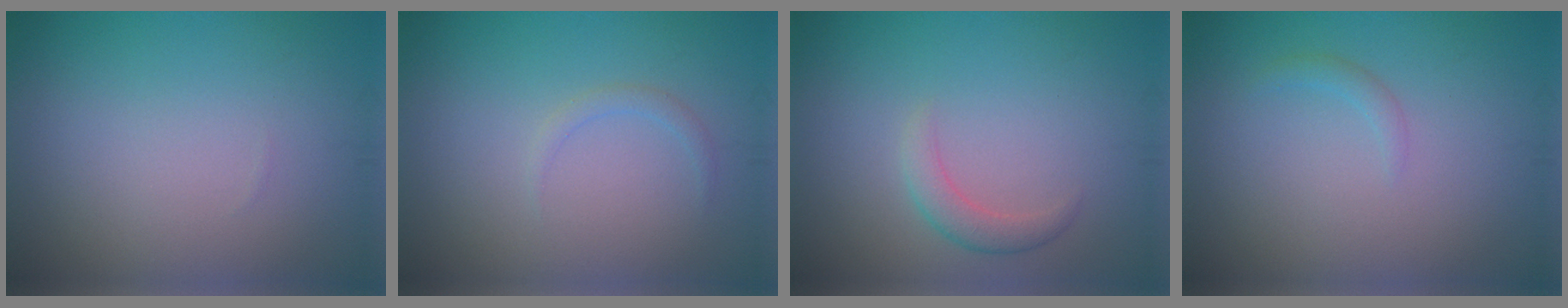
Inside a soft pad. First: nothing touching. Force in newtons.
{"total": 0.9, "press": 0.9, "slide": 0.1}
{"total": 1.9, "press": 1.9, "slide": 0.1}
{"total": 0.9, "press": 0.8, "slide": 0.1}